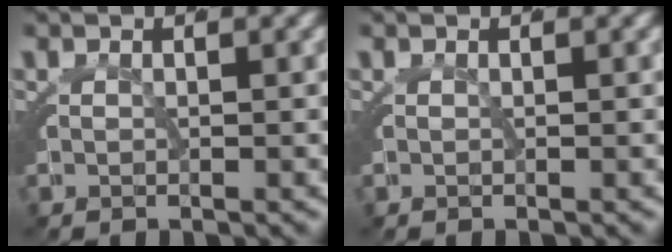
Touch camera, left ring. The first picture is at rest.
{"total": 0.0}